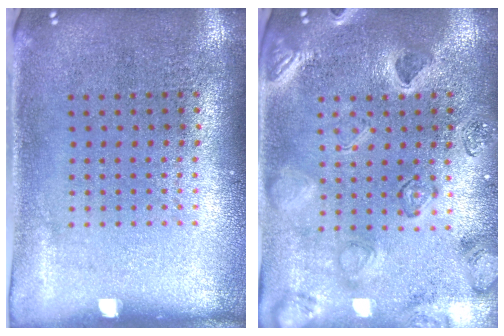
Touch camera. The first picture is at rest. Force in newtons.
{"total": 2.4, "press": 2.3, "slide": 0.7}